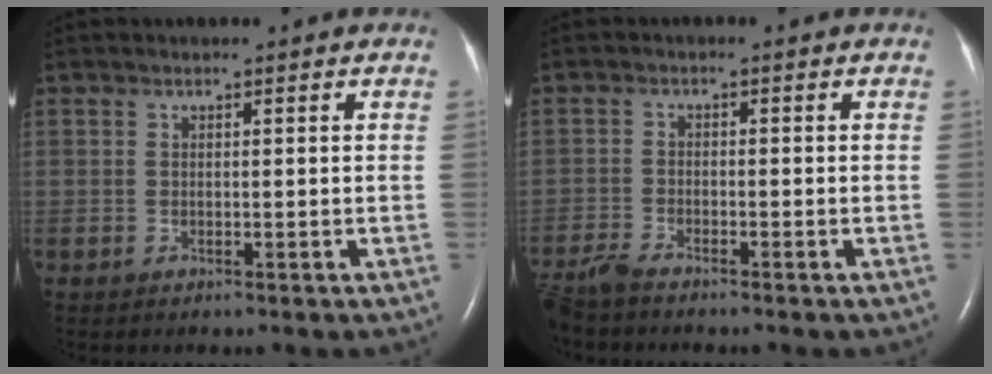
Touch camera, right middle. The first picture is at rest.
{"total": 3.8, "force": [-3.6, 0.0, 1.3], "torque": [-0.030, -0.017, -0.070]}